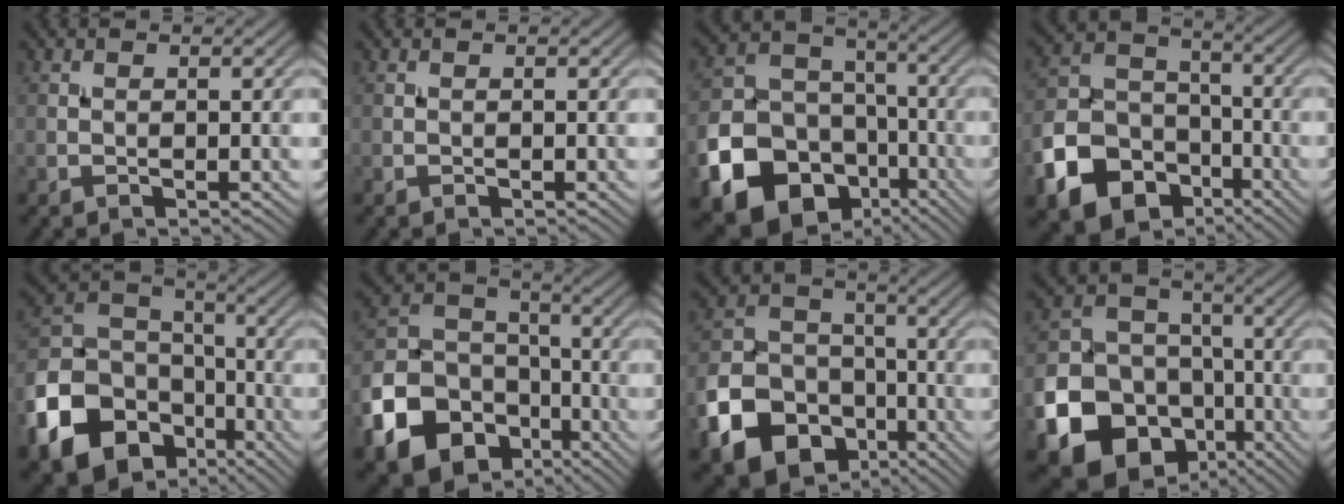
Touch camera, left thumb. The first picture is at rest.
{"total": 0.0}
{"total": 19.8, "force": [-9.6, 15.2, 8.2], "torque": [-0.200, -0.069, -0.174]}
{"total": 14.2, "force": [-7.4, 10.2, 6.6], "torque": [-0.179, -0.041, -0.139]}
{"total": 17.8, "force": [-8.5, 13.2, 8.4], "torque": [-0.246, -0.050, -0.146]}
{"total": 17.3, "force": [-8.6, 12.9, 7.6], "torque": [-0.218, -0.053, -0.157]}
{"total": 15.8, "force": [-7.8, 11.7, 7.3], "torque": [-0.195, -0.044, -0.146]}
{"total": 21.3, "force": [-9.5, 17.3, 8.0], "torque": [-0.194, -0.070, -0.170]}